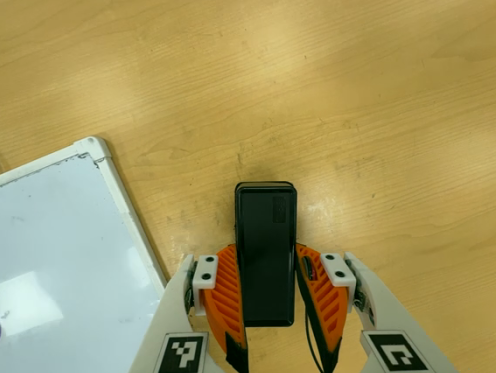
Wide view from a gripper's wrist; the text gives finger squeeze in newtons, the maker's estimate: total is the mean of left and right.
{"total": 4.9, "left": 3.6, "right": 6.2}